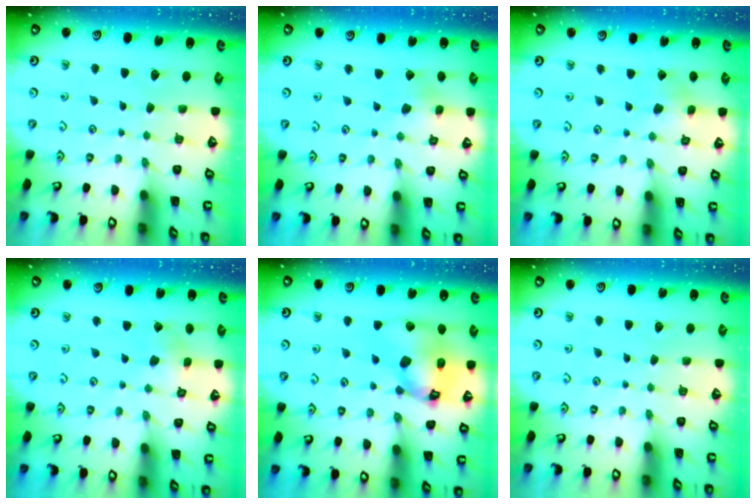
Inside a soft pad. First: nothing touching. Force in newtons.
{"total": 2.6, "press": 2.6, "slide": 0.4}
{"total": 2.6, "press": 2.6, "slide": 0.5}
{"total": 2.0, "press": 1.9, "slide": 0.3}
{"total": 14.7, "press": 14.5, "slide": 2.1}
{"total": 0.0}